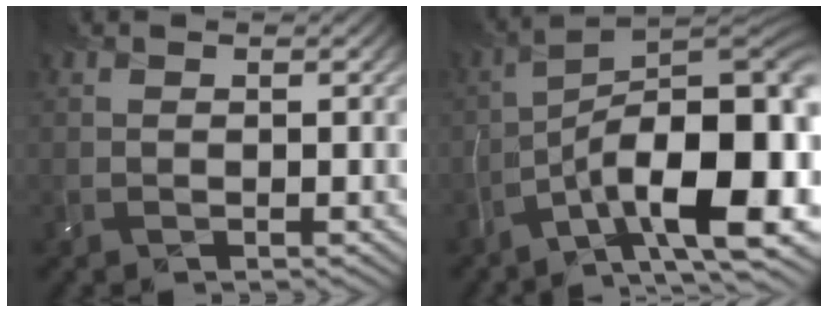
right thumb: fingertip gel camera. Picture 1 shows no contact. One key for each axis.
{"total": 15.8, "fx": -7.6, "fy": 5.0, "fz": 12.9, "tx": -0.178, "ty": 0.005, "tz": -0.123}